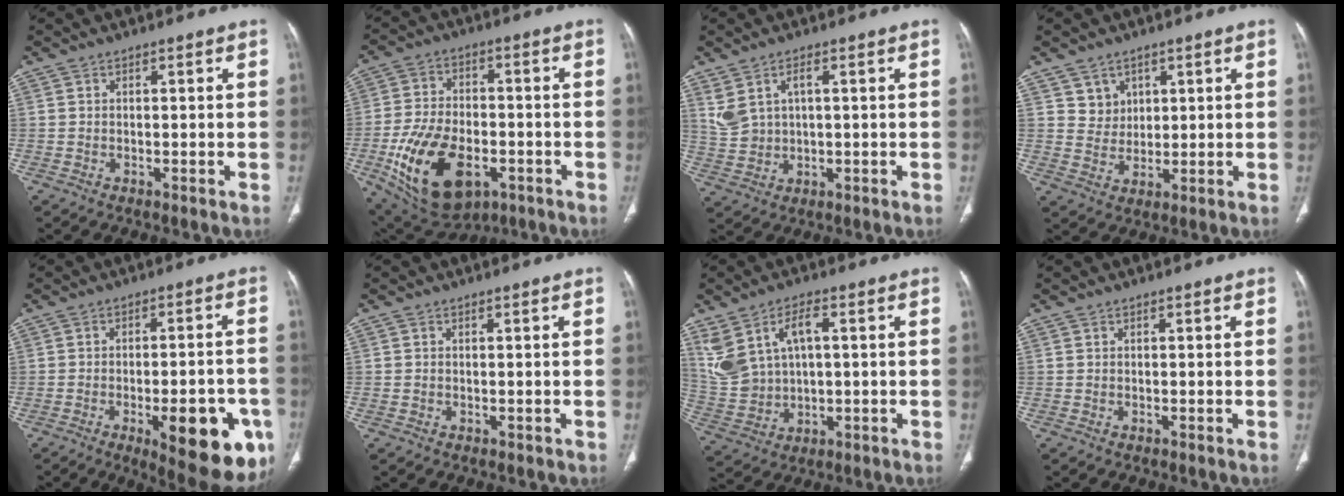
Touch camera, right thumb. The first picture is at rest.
{"total": 19.7, "force": [-6.7, 11.7, 14.4], "torque": [-0.249, 0.011, -0.095]}
{"total": 5.7, "force": [1.9, 3.4, 4.1], "torque": [-0.083, -0.002, 0.051]}
{"total": 4.4, "force": [2.4, 3.6, 0.4], "torque": [0.016, -0.019, 0.049]}
{"total": 18.3, "force": [-7.1, 6.6, 15.6], "torque": [-0.148, 0.016, -0.078]}
{"total": 0.8, "force": [-0.1, 0.7, 0.3], "torque": [-0.005, 0.002, 0.003]}
{"total": 11.6, "force": [3.6, 6.9, 8.6], "torque": [-0.177, 0.001, 0.088]}
{"total": 0.0}